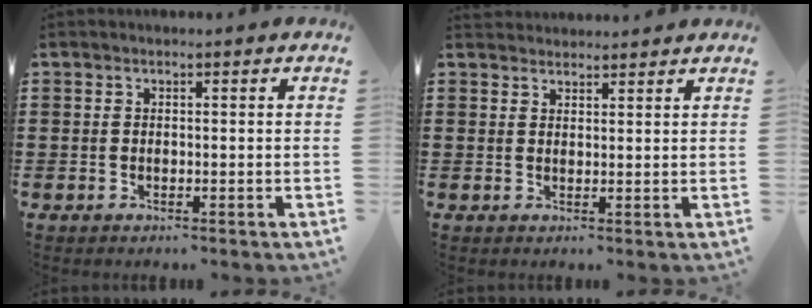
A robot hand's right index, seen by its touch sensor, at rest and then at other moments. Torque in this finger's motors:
{"motor_torque": [-1.00, 1.14, -1.05, -0.21]}